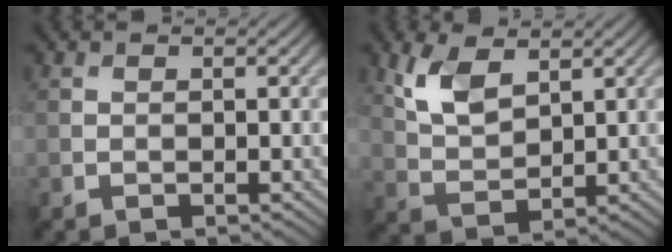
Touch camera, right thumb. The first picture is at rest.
{"total": 5.9, "force": [3.1, 2.9, 4.1], "torque": [-0.098, -0.002, 0.065]}